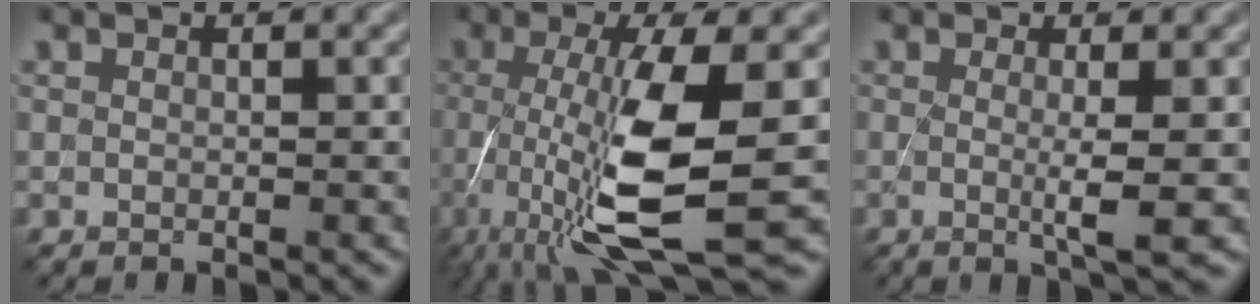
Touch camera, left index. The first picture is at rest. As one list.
[{"total": 10.7, "force": [-2.7, 2.7, 10.0], "torque": [-0.186, -0.015, -0.053]}, {"total": 3.0, "force": [0.0, 0.5, 3.0], "torque": [-0.051, -0.009, -0.004]}]